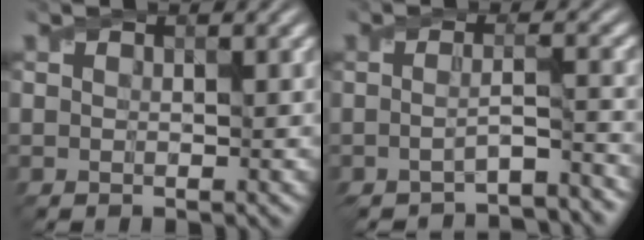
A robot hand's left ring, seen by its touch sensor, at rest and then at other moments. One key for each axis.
{"total": 4.5, "fx": -3.4, "fy": 0.7, "fz": 2.8, "tx": -0.044, "ty": -0.008, "tz": -0.054}